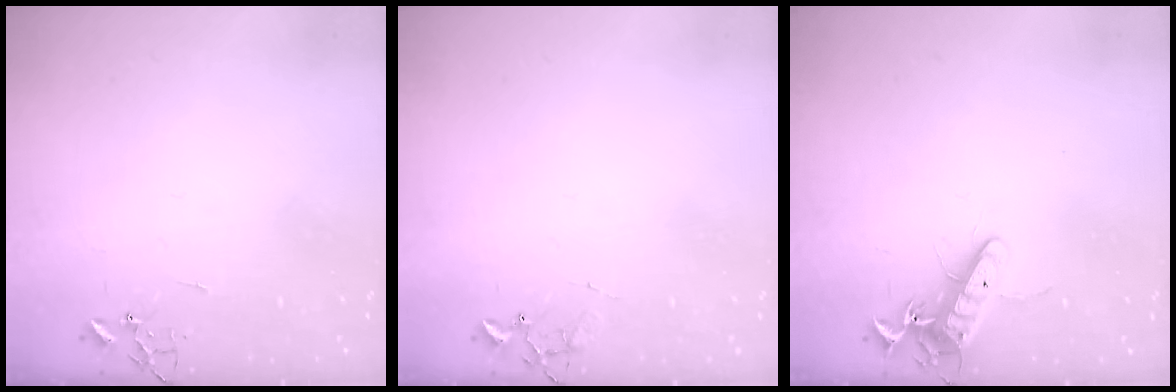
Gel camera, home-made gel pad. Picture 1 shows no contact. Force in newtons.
{"total": 8.0, "press": 8.0, "slide": 0.4}
{"total": 12.1, "press": 12.1, "slide": 0.9}